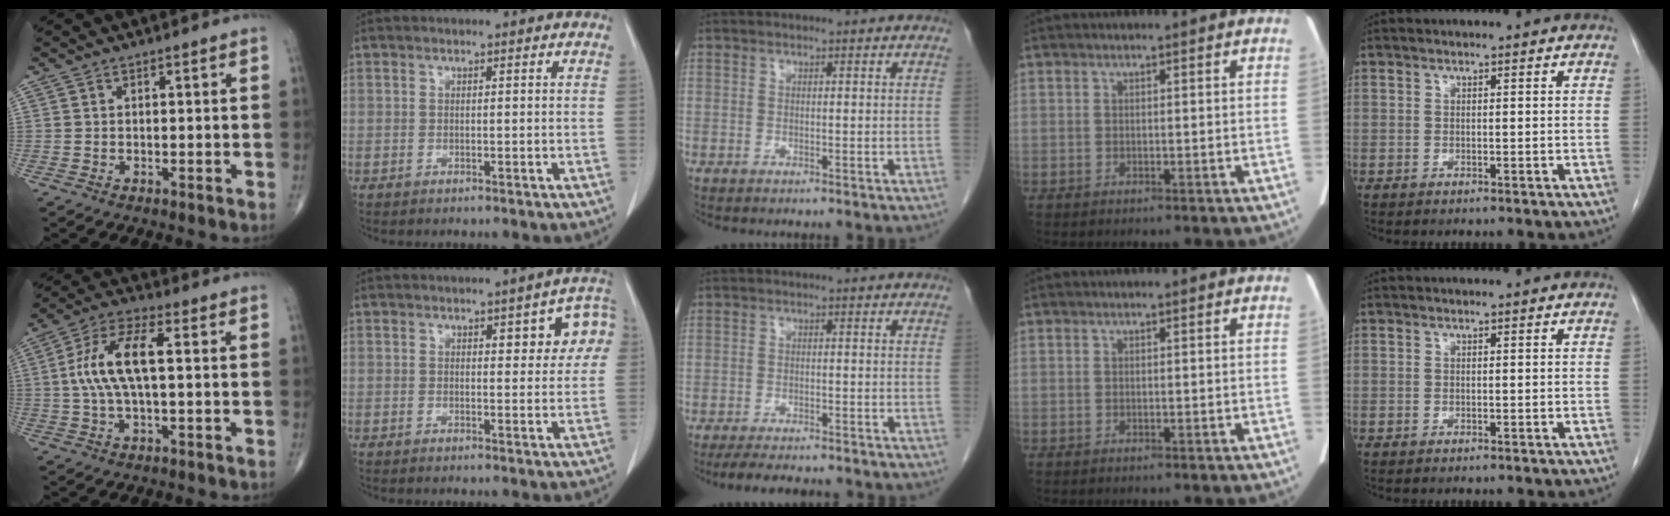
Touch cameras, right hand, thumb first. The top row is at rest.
{"thumb": {"total": 11.2, "force": [0.8, 4.3, 10.3], "torque": [-0.219, 0.027, 0.013]}, "index": {"total": 6.5, "force": [2.0, 2.4, 5.7], "torque": [-0.055, 0.019, 0.020]}, "middle": {"total": 9.4, "force": [-8.1, 2.0, 4.4], "torque": [-0.063, -0.009, -0.111]}}